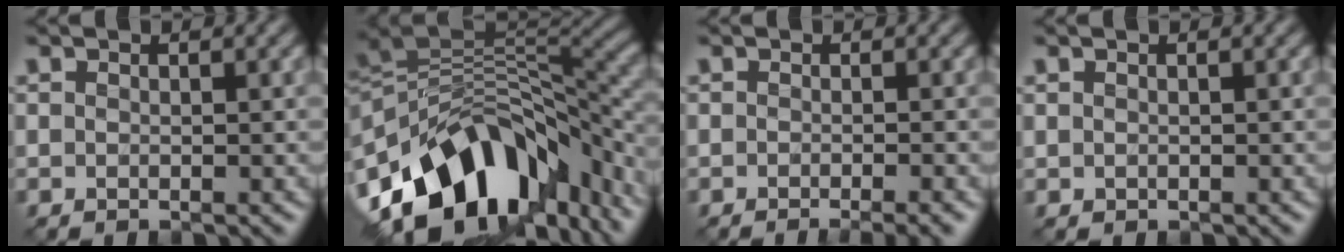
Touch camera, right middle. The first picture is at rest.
{"total": 14.7, "force": [-7.0, 8.6, 9.7], "torque": [-0.189, 0.001, -0.106]}
{"total": 2.2, "force": [-1.3, 0.1, 1.7], "torque": [-0.024, -0.007, -0.022]}
{"total": 0.0}